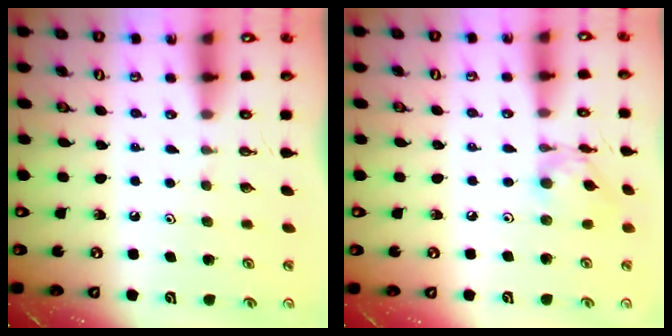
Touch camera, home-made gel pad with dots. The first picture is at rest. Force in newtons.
{"total": 9.2, "press": 9.2, "slide": 0.6}